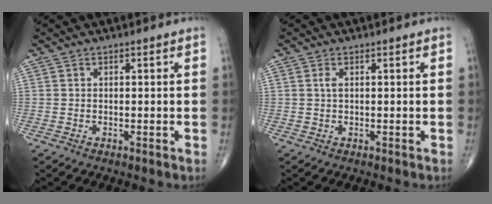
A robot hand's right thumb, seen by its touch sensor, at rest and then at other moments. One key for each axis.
{"total": 1.1, "fx": 0.3, "fy": 0.4, "fz": 1.0, "tx": -0.025, "ty": 0.005, "tz": 0.008}